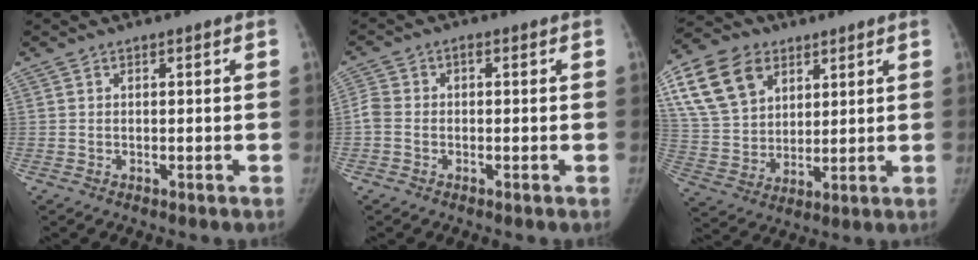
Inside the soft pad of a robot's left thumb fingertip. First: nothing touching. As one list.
[{"total": 3.3, "force": [-1.0, 2.4, 2.0], "torque": [-0.046, 0.010, -0.027]}, {"total": 17.5, "force": [8.0, 12.4, 9.4], "torque": [-0.172, -0.009, 0.152]}]